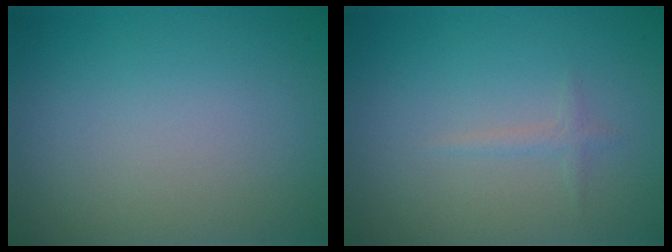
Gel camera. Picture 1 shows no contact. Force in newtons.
{"total": 0.8, "press": 0.8, "slide": 0.1}